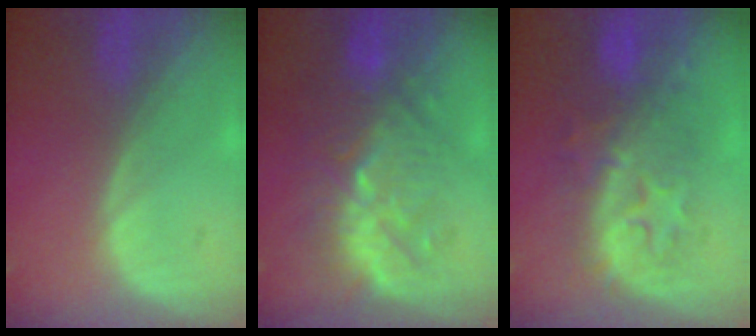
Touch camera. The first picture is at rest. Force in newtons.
{"total": 9.1, "press": 9.0, "slide": 1.7}
{"total": 8.8, "press": 8.6, "slide": 1.8}